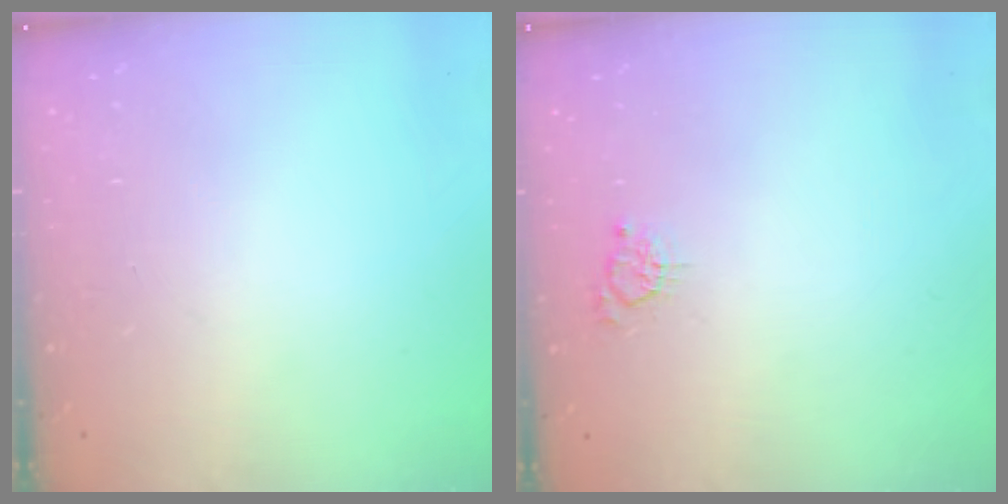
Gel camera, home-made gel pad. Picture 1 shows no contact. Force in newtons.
{"total": 2.5, "press": 2.5, "slide": 0.3}